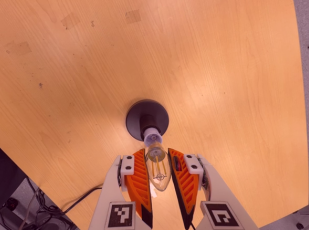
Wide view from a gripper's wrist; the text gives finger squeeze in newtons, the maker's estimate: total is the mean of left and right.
{"total": 11.2, "left": 11.0, "right": 11.5}